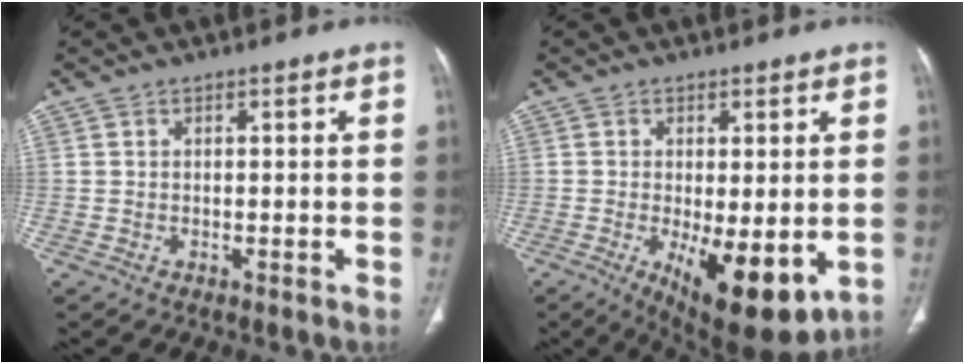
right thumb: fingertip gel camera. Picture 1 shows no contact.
{"total": 12.8, "force": [-3.1, 4.8, 11.5], "torque": [-0.167, -0.027, -0.030]}